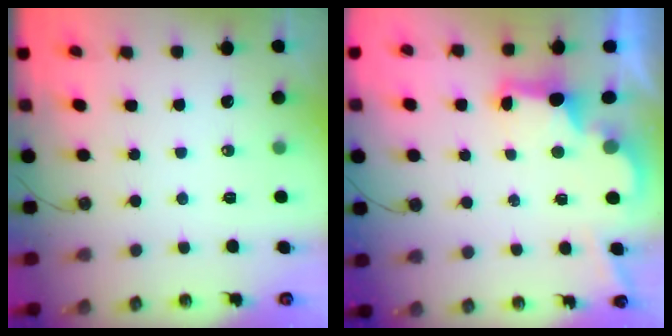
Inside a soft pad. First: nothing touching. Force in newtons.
{"total": 2.8, "press": 2.7, "slide": 0.9}